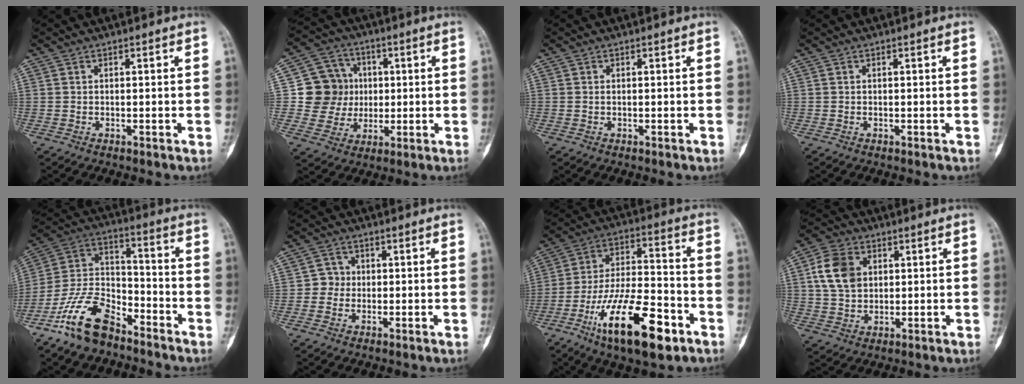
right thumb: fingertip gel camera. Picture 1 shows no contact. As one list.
[{"total": 11.2, "force": [1.0, 10.7, 3.1], "torque": [-0.005, 0.013, 0.022]}, {"total": 0.0}, {"total": 0.0}, {"total": 14.4, "force": [-9.9, 7.0, 7.7], "torque": [-0.143, 0.073, -0.197]}, {"total": 3.0, "force": [-0.1, 2.9, 0.5], "torque": [0.016, 0.010, -0.009]}, {"total": 20.6, "force": [-10.2, 7.5, 16.3], "torque": [-0.284, 0.055, -0.171]}, {"total": 9.7, "force": [2.3, 7.4, 5.8], "torque": [-0.090, 0.002, 0.043]}]